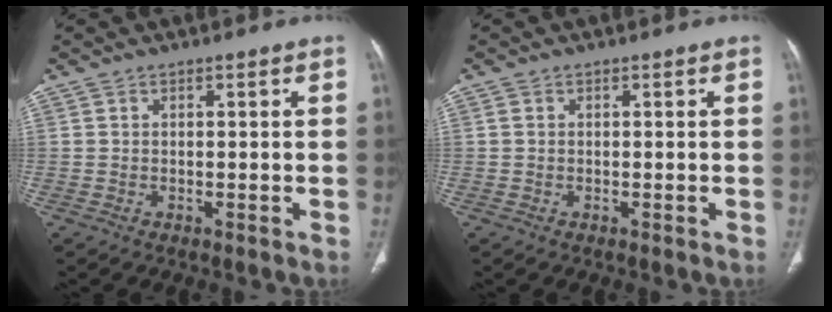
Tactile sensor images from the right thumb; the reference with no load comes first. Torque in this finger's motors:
{"motor_torque": [-0.25, -0.14, 0.28, -0.03, -0.05]}